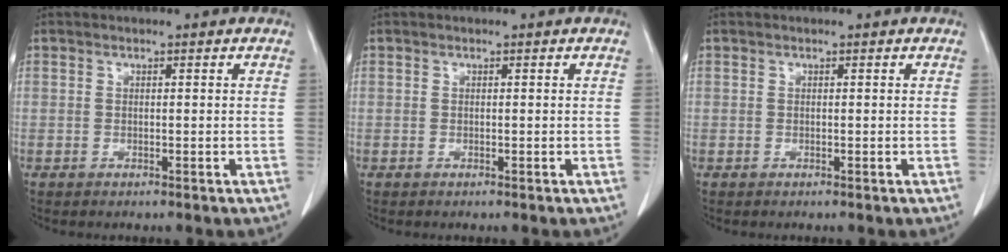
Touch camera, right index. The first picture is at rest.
{"total": 0.0}
{"total": 0.0}